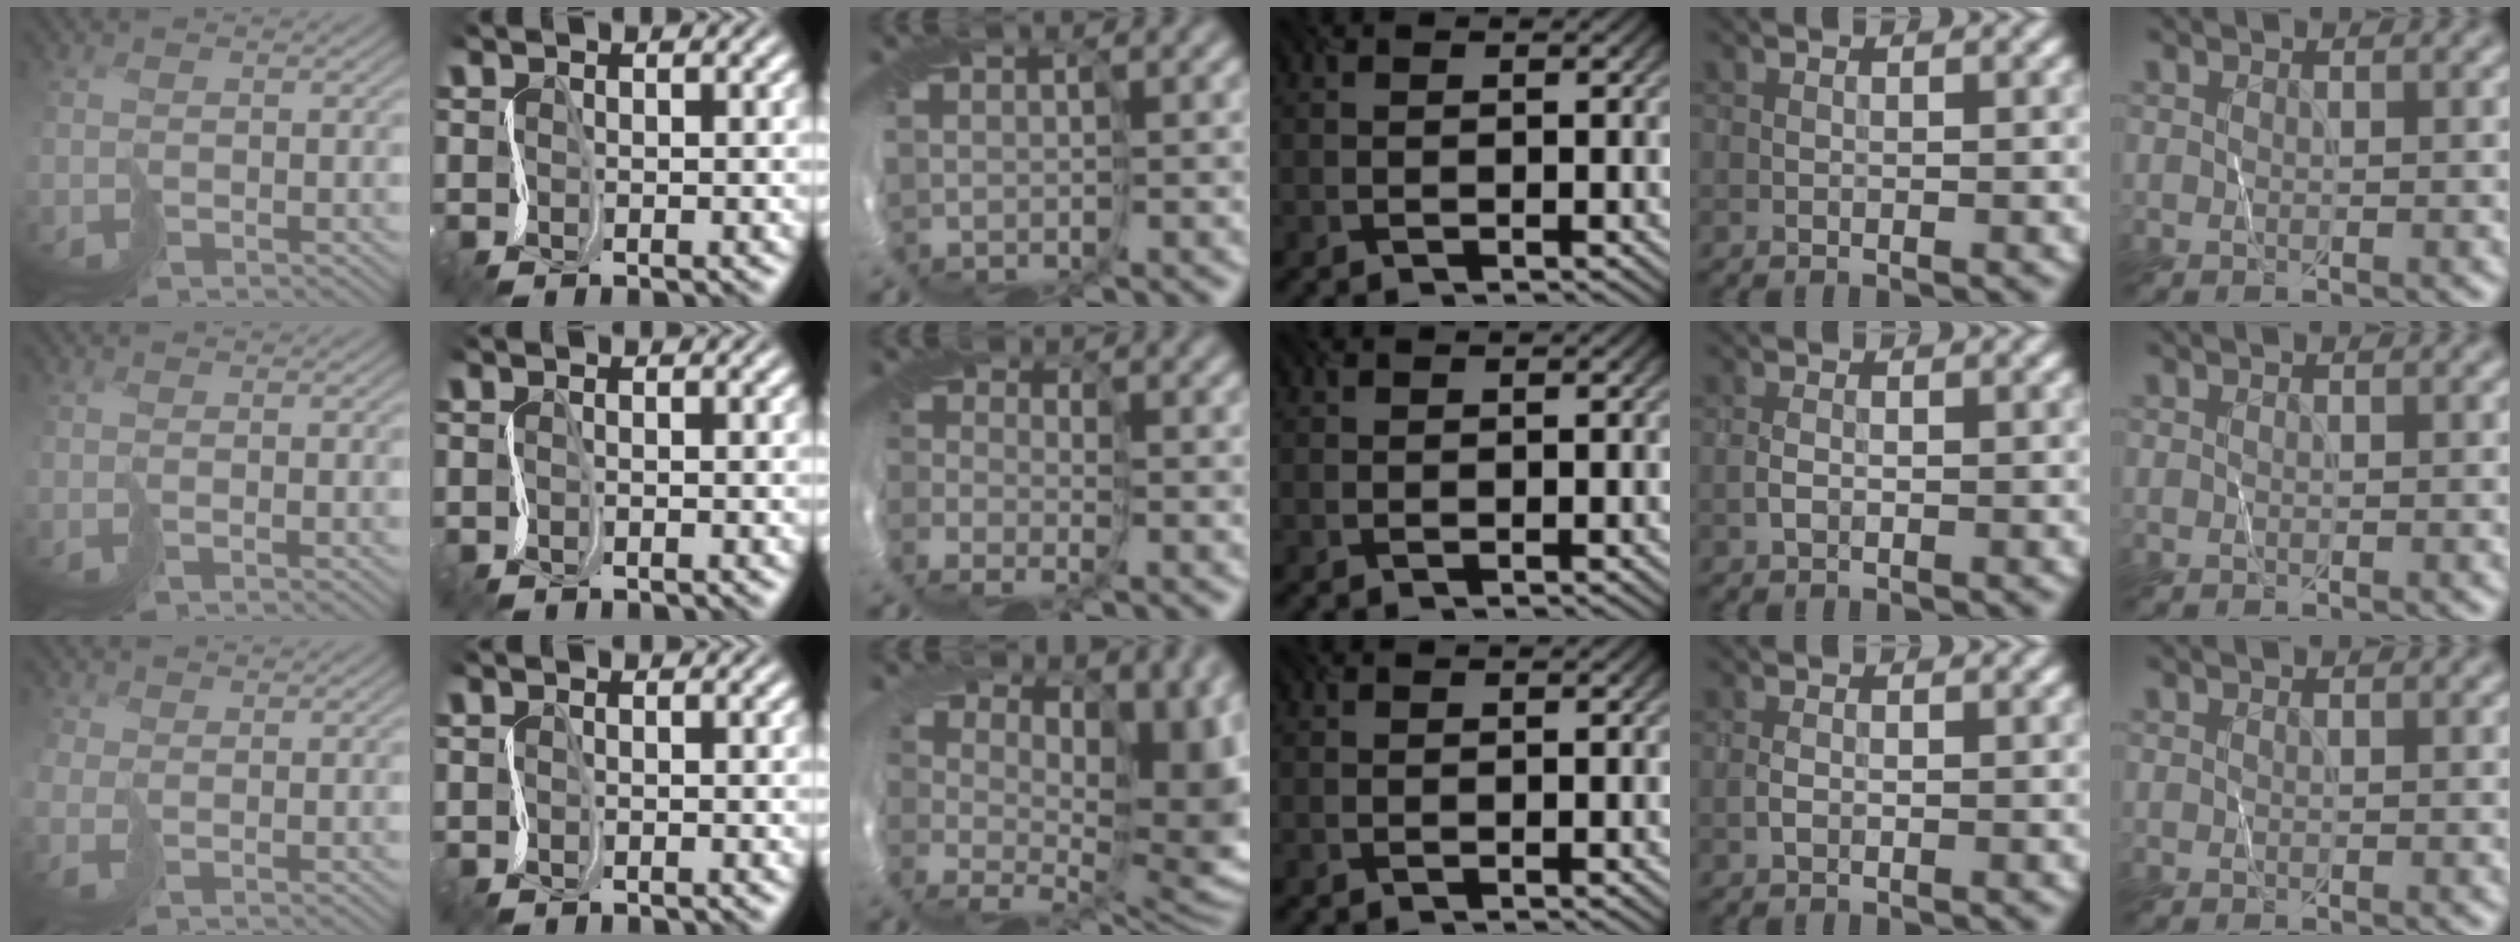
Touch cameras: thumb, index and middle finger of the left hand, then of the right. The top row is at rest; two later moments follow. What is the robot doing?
{"motion": "cut", "object": "receipt paper"}